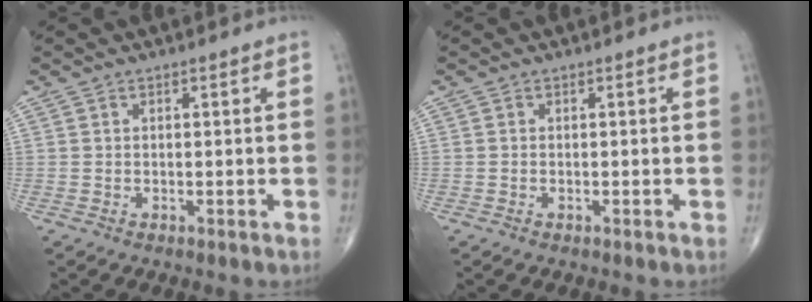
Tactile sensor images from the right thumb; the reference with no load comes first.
{"total": 0.0}